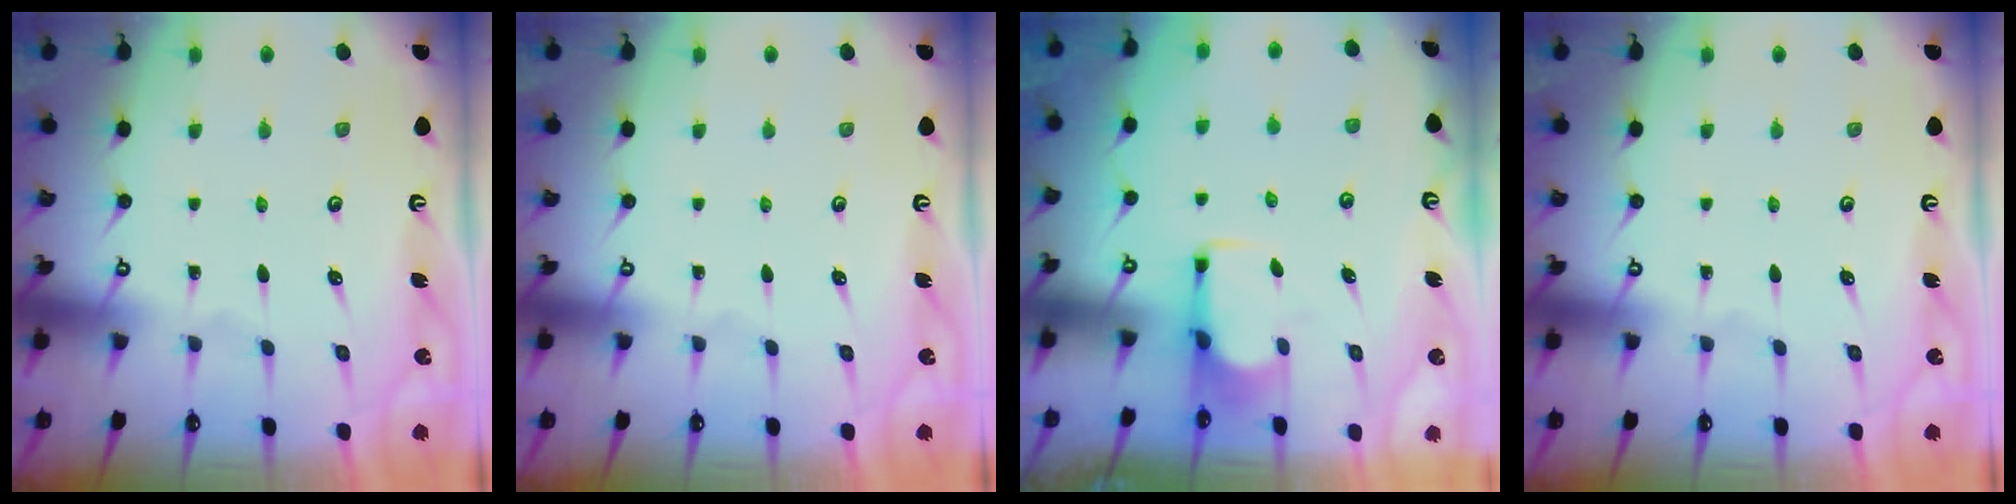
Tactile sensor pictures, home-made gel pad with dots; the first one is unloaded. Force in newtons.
{"total": 0.0}
{"total": 2.4, "press": 2.2, "slide": 0.8}
{"total": 0.0}